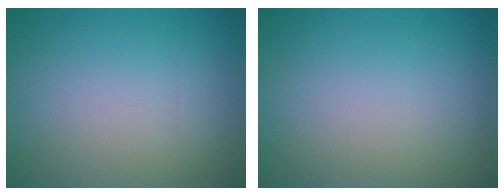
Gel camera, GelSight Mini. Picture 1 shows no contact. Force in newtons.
{"total": 0.0}